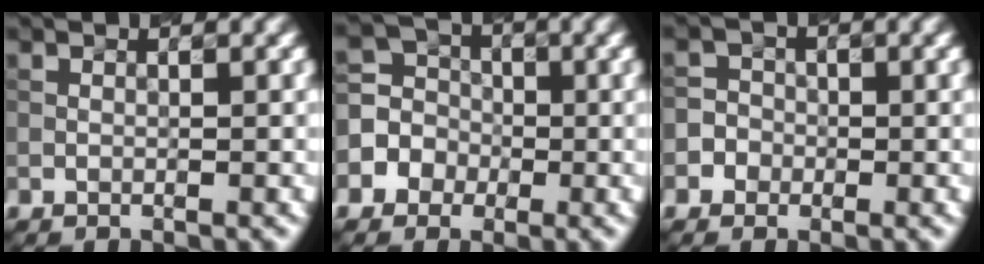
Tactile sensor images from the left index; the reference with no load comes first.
{"total": 3.5, "force": [-1.1, 3.2, 0.7], "torque": [0.004, 0.013, -0.036]}
{"total": 3.0, "force": [-1.3, 2.7, 0.4], "torque": [0.020, 0.012, -0.039]}